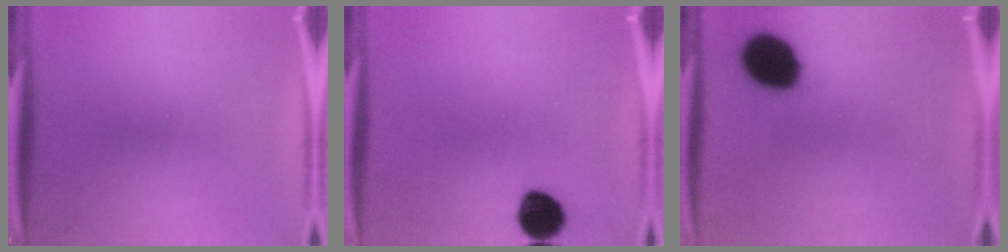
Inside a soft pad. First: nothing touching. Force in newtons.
{"total": 8.6}
{"total": 14.4}